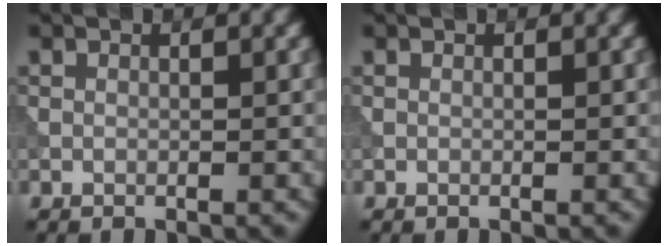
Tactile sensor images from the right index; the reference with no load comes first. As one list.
[{"total": 0.0}]